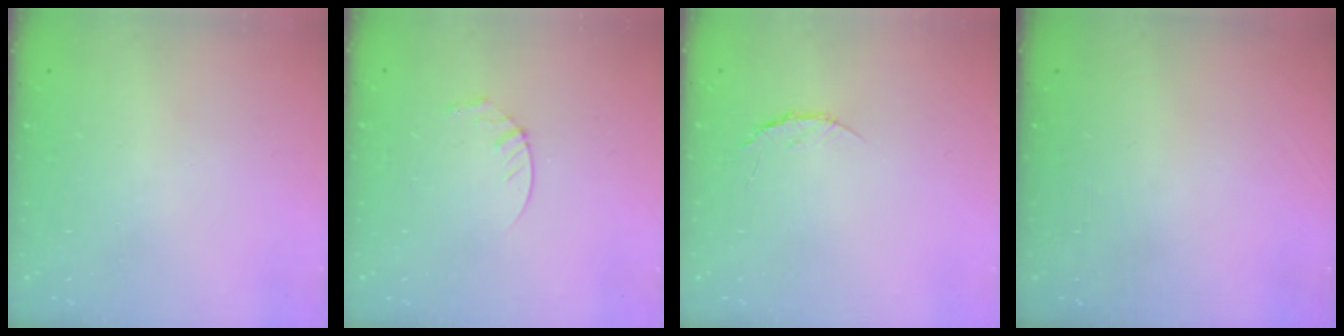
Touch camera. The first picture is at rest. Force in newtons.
{"total": 3.6, "press": 3.6, "slide": 0.4}
{"total": 4.7, "press": 4.6, "slide": 0.4}
{"total": 0.0}